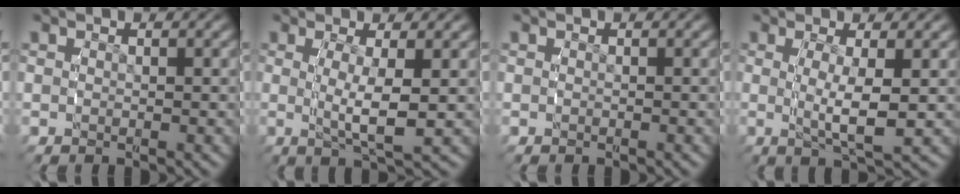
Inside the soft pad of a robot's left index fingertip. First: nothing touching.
{"total": 4.9, "force": [-0.1, 1.5, 4.7], "torque": [-0.085, -0.009, -0.003]}
{"total": 0.0}
{"total": 4.9, "force": [-0.3, 1.6, 4.6], "torque": [-0.087, -0.011, -0.005]}